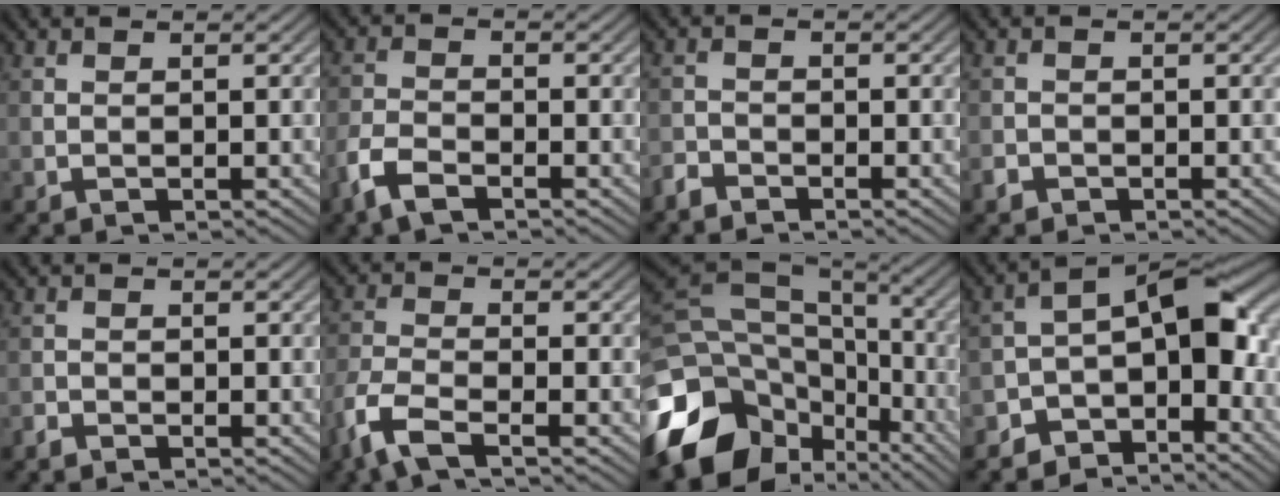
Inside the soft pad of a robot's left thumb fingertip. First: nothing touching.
{"total": 4.4, "force": [-3.0, 1.7, 2.6], "torque": [-0.063, -0.006, -0.073]}
{"total": 2.0, "force": [-1.9, 0.6, 0.4], "torque": [-0.009, -0.002, -0.046]}
{"total": 1.3, "force": [-0.9, 0.8, 0.3], "torque": [-0.005, -0.001, -0.020]}
{"total": 1.2, "force": [-1.1, 0.4, 0.2], "torque": [-0.004, 0.000, -0.024]}
{"total": 5.3, "force": [-3.7, 1.4, 3.6], "torque": [-0.088, -0.010, -0.089]}
{"total": 16.6, "force": [-7.3, 11.8, 9.0], "torque": [-0.245, -0.030, -0.130]}
{"total": 8.7, "force": [-5.1, 4.6, 5.4], "torque": [-0.055, 0.002, -0.102]}